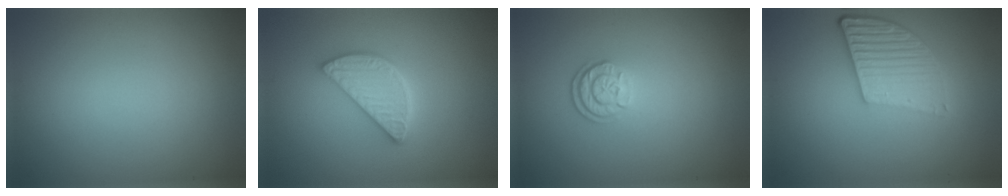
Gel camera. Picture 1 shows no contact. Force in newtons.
{"total": 4.1, "press": 3.3, "slide": 2.5}
{"total": 2.3, "press": 1.7, "slide": 1.4}
{"total": 5.4, "press": 3.9, "slide": 3.7}